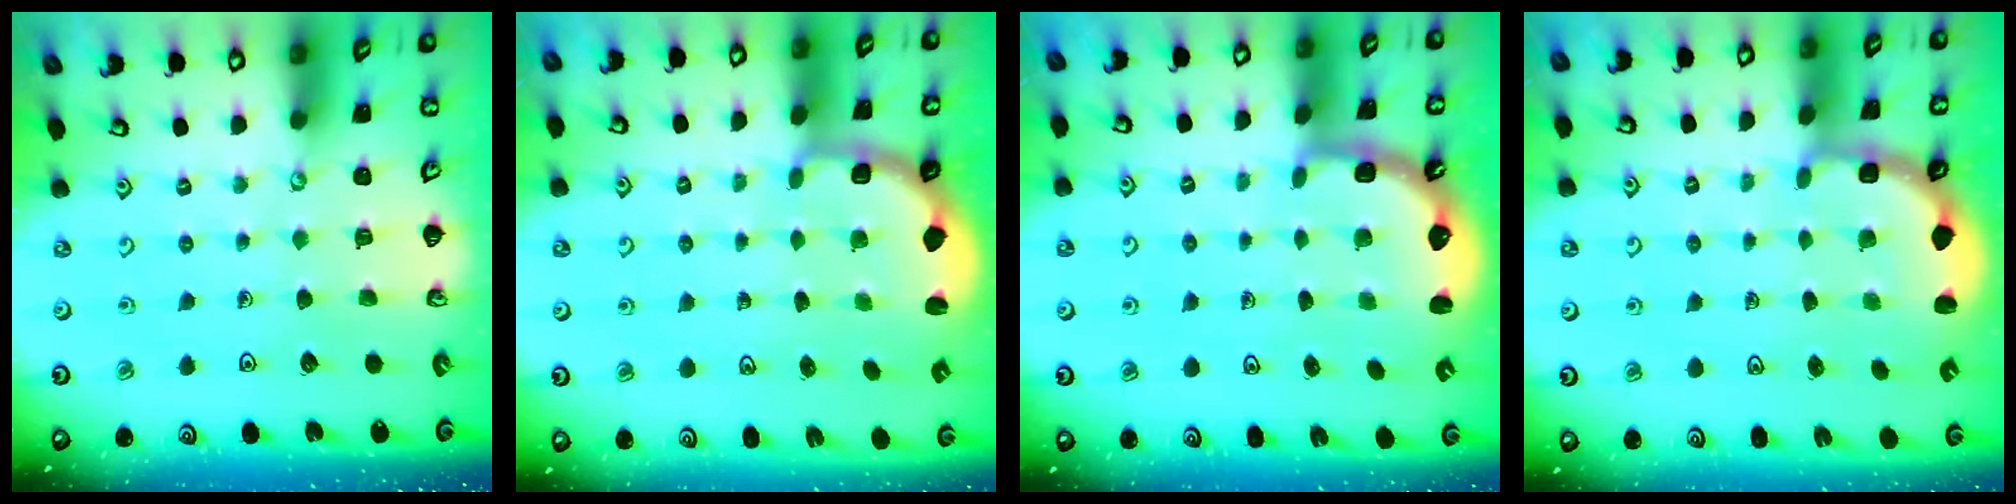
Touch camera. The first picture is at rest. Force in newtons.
{"total": 3.0, "press": 2.2, "slide": 2.0}
{"total": 2.6, "press": 2.2, "slide": 1.4}
{"total": 2.7, "press": 2.3, "slide": 1.4}